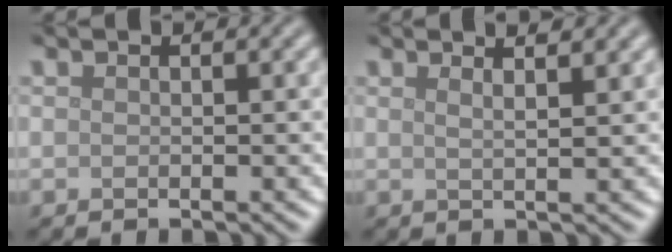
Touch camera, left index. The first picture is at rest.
{"total": 4.0, "force": [2.6, 1.5, 2.7], "torque": [-0.011, 0.022, 0.001]}